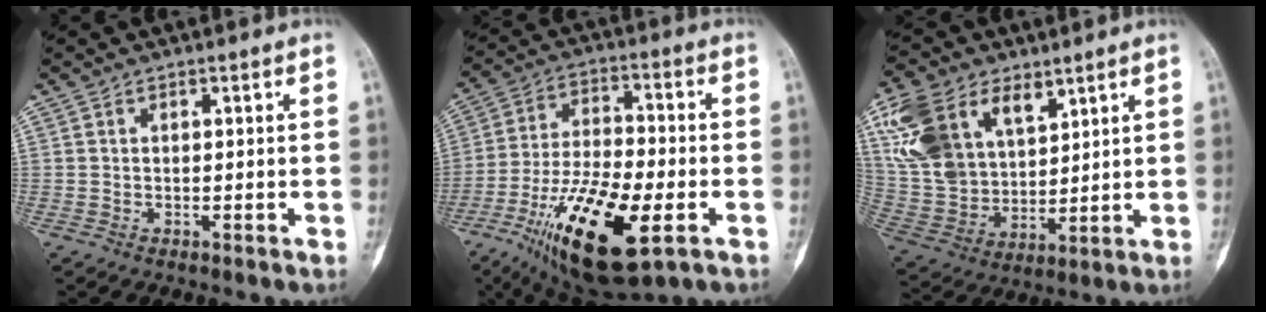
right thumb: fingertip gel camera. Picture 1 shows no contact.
{"total": 21.4, "force": [-8.6, 7.7, 18.0], "torque": [-0.347, 0.009, -0.142]}
{"total": 17.8, "force": [8.7, 11.1, 10.8], "torque": [-0.201, -0.023, 0.178]}